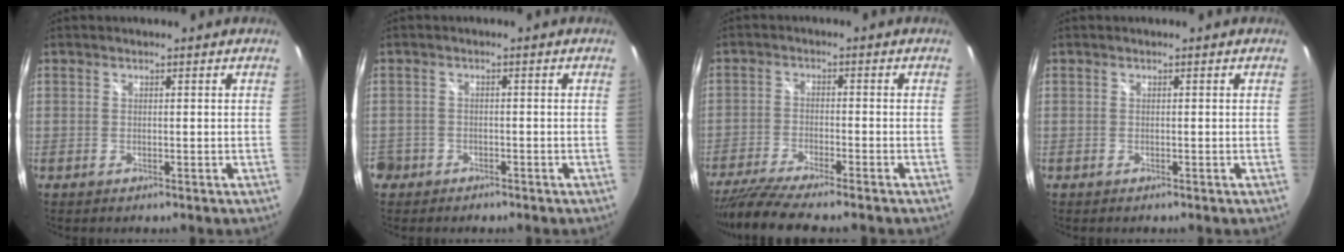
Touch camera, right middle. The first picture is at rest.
{"total": 4.0, "force": [-2.3, 3.2, 0.7], "torque": [-0.034, 0.002, -0.041]}
{"total": 9.4, "force": [-8.1, 0.2, 4.7], "torque": [-0.109, -0.029, -0.140]}
{"total": 0.0}